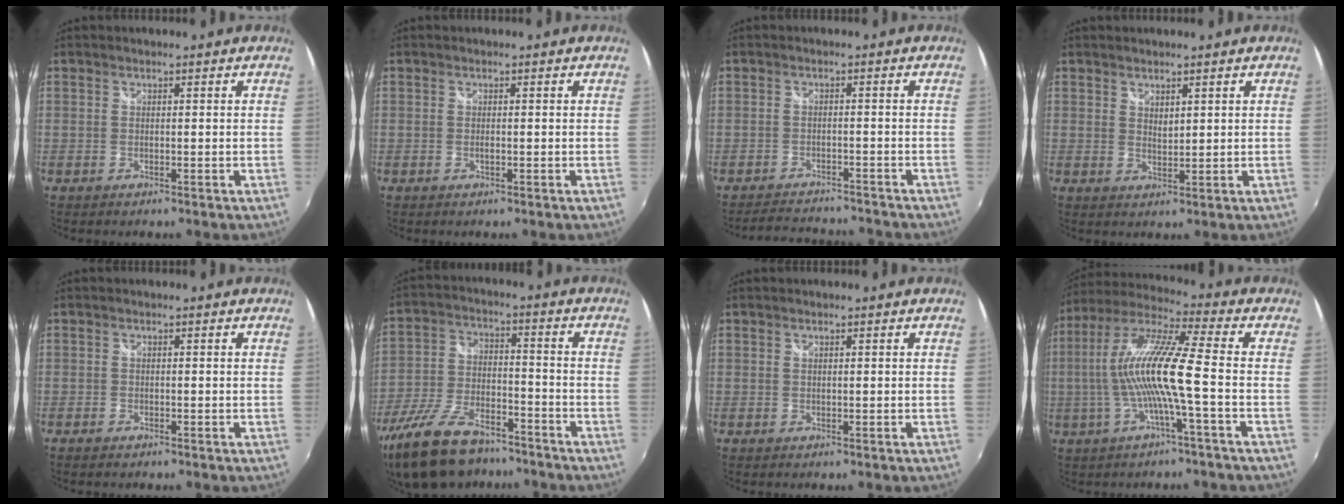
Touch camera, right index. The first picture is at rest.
{"total": 0.6, "force": [-0.1, 0.3, 0.5], "torque": [-0.010, -0.001, -0.003]}
{"total": 8.0, "force": [-7.6, 1.6, 2.1], "torque": [-0.057, 0.002, -0.109]}
{"total": 2.0, "force": [1.4, 0.9, 1.1], "torque": [-0.016, -0.004, 0.025]}
{"total": 0.9, "force": [-0.8, 0.4, 0.3], "torque": [-0.008, -0.004, -0.017]}
{"total": 19.7, "force": [-14.9, 8.2, 10.0], "torque": [-0.220, -0.029, -0.255]}
{"total": 0.0}
{"total": 13.4, "force": [-2.4, -0.4, 13.2], "torque": [-0.245, 0.003, -0.044]}